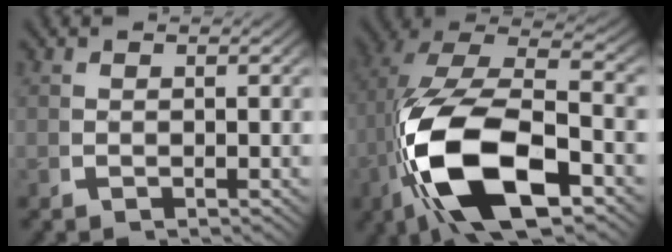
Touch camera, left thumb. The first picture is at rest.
{"total": 17.6, "force": [-2.2, 10.0, 14.3], "torque": [-0.336, -0.061, 0.001]}